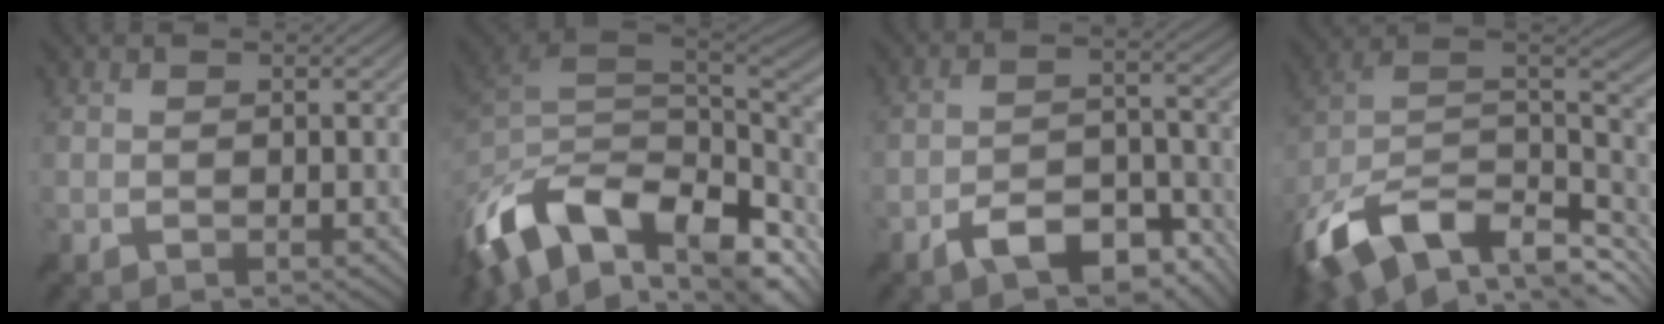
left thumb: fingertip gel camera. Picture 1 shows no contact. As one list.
[{"total": 16.3, "force": [-6.9, 9.5, 11.4], "torque": [-0.259, -0.030, -0.107]}, {"total": 8.4, "force": [-5.9, 3.4, 5.0], "torque": [-0.078, 0.000, -0.105]}, {"total": 16.7, "force": [-7.7, 9.6, 11.2], "torque": [-0.270, -0.026, -0.122]}]